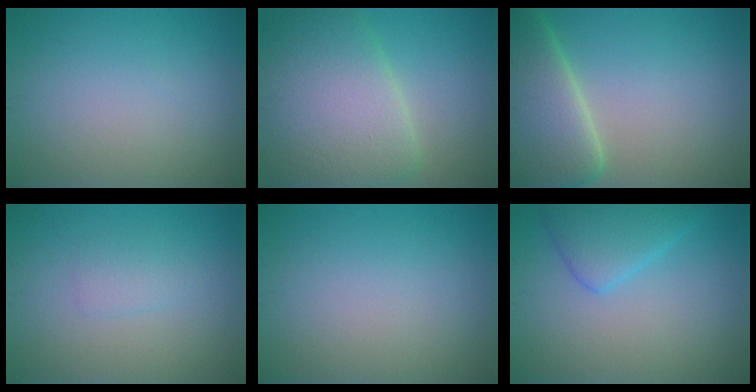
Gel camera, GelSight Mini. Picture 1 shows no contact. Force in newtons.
{"total": 10.1, "press": 10.1, "slide": 0.2}
{"total": 9.4, "press": 9.4, "slide": 0.6}
{"total": 1.4, "press": 1.4, "slide": 0.1}
{"total": 0.0}
{"total": 3.6, "press": 3.6, "slide": 0.3}